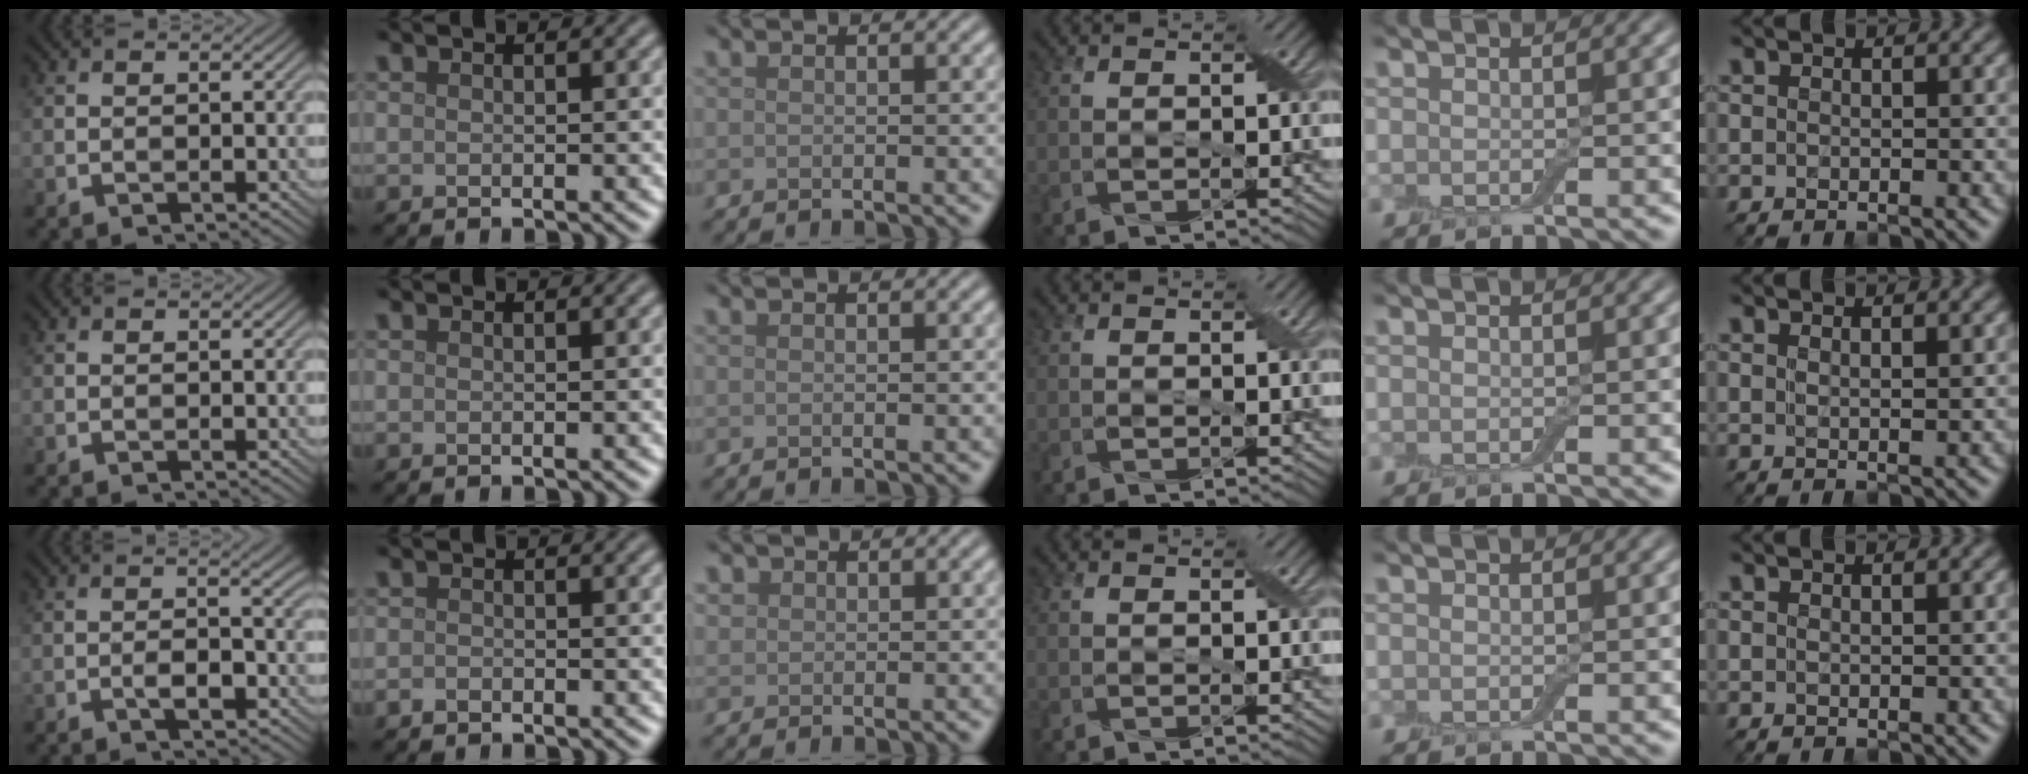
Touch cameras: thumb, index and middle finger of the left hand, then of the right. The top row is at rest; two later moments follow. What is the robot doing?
{"motion": "peel", "object": "adhesive wrap"}